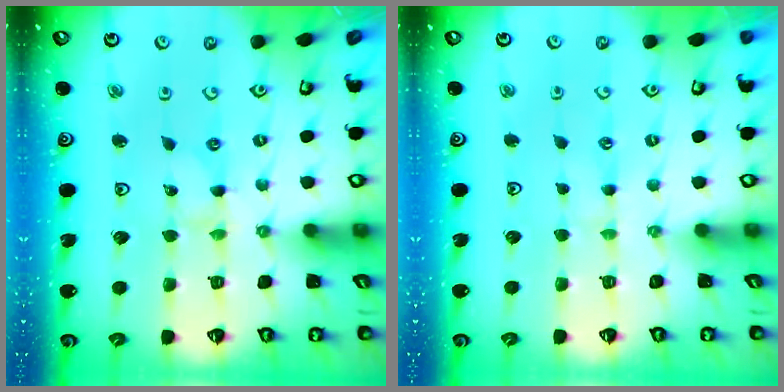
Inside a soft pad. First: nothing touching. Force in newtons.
{"total": 1.0, "press": 1.0, "slide": 0.2}